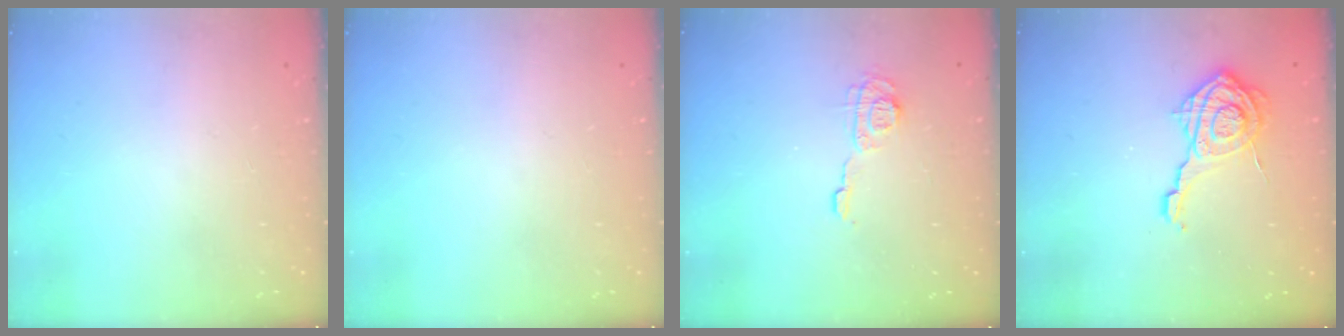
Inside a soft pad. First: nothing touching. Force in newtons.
{"total": 0.0}
{"total": 7.9, "press": 7.9, "slide": 0.2}
{"total": 12.0, "press": 11.9, "slide": 0.7}